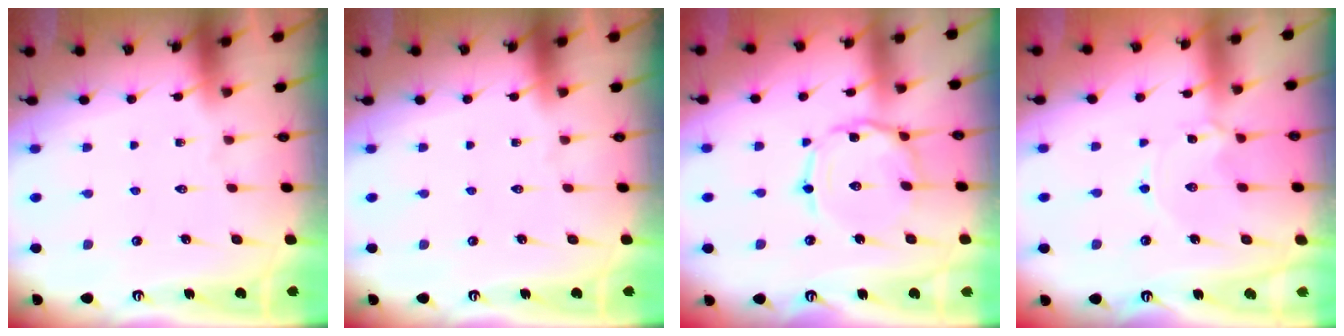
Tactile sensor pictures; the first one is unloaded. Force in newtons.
{"total": 0.0}
{"total": 5.9, "press": 5.9, "slide": 0.3}
{"total": 2.2, "press": 2.2, "slide": 0.2}